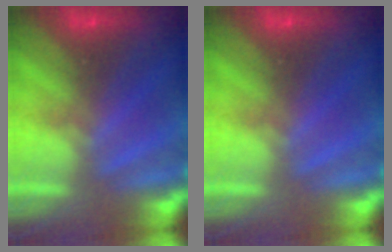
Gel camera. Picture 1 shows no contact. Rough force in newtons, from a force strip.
{"total": 0.0}